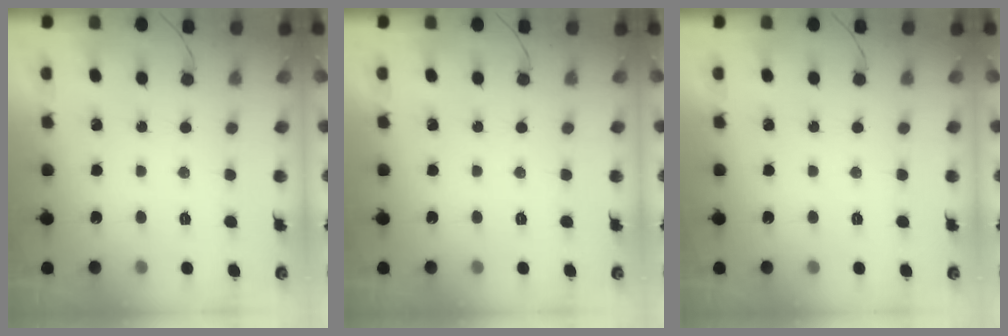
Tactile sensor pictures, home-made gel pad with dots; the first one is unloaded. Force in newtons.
{"total": 0.0}
{"total": 0.0}